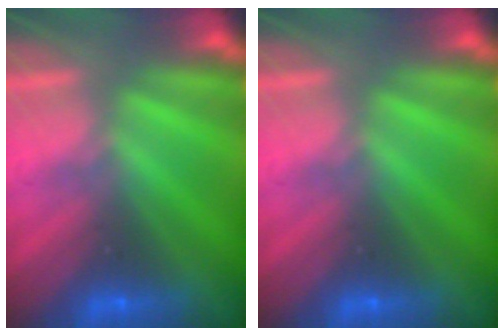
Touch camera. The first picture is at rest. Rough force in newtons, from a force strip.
{"total": 0.0}